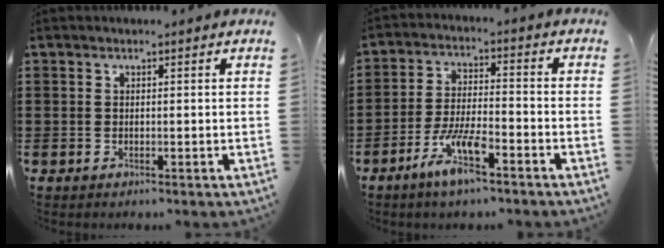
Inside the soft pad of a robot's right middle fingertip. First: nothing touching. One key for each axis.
{"total": 7.7, "fx": -4.8, "fy": 1.7, "fz": 5.7, "tx": -0.125, "ty": -0.003, "tz": -0.093}